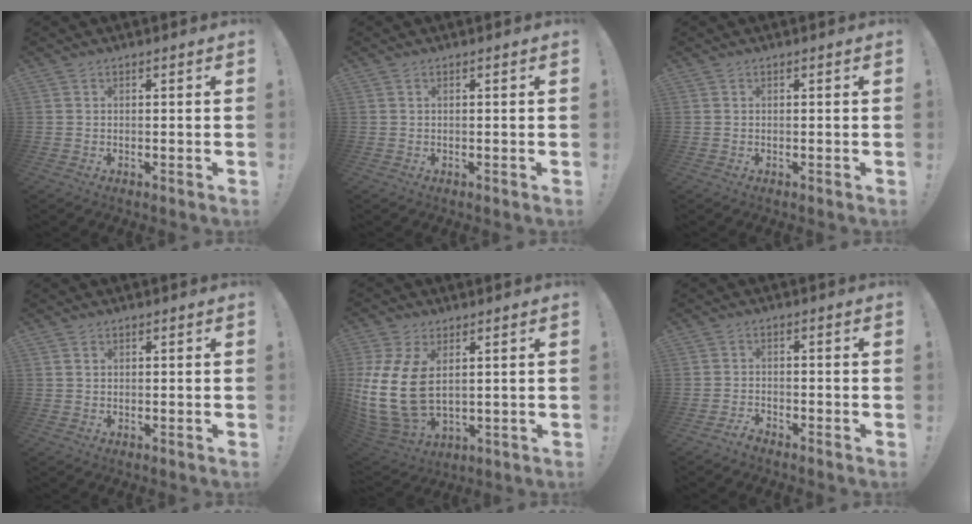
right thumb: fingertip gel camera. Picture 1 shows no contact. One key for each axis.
{"total": 0.0}
{"total": 0.0}
{"total": 0.9, "fx": 0.5, "fy": 0.6, "fz": 0.3, "tx": -0.002, "ty": 0.000, "tz": 0.009}
{"total": 16.1, "fx": 2.5, "fy": 10.1, "fz": 12.2, "tx": -0.259, "ty": -0.019, "tz": 0.054}
{"total": 2.5, "fx": -2.3, "fy": 0.2, "fz": 0.8, "tx": -0.013, "ty": 0.012, "tz": -0.041}